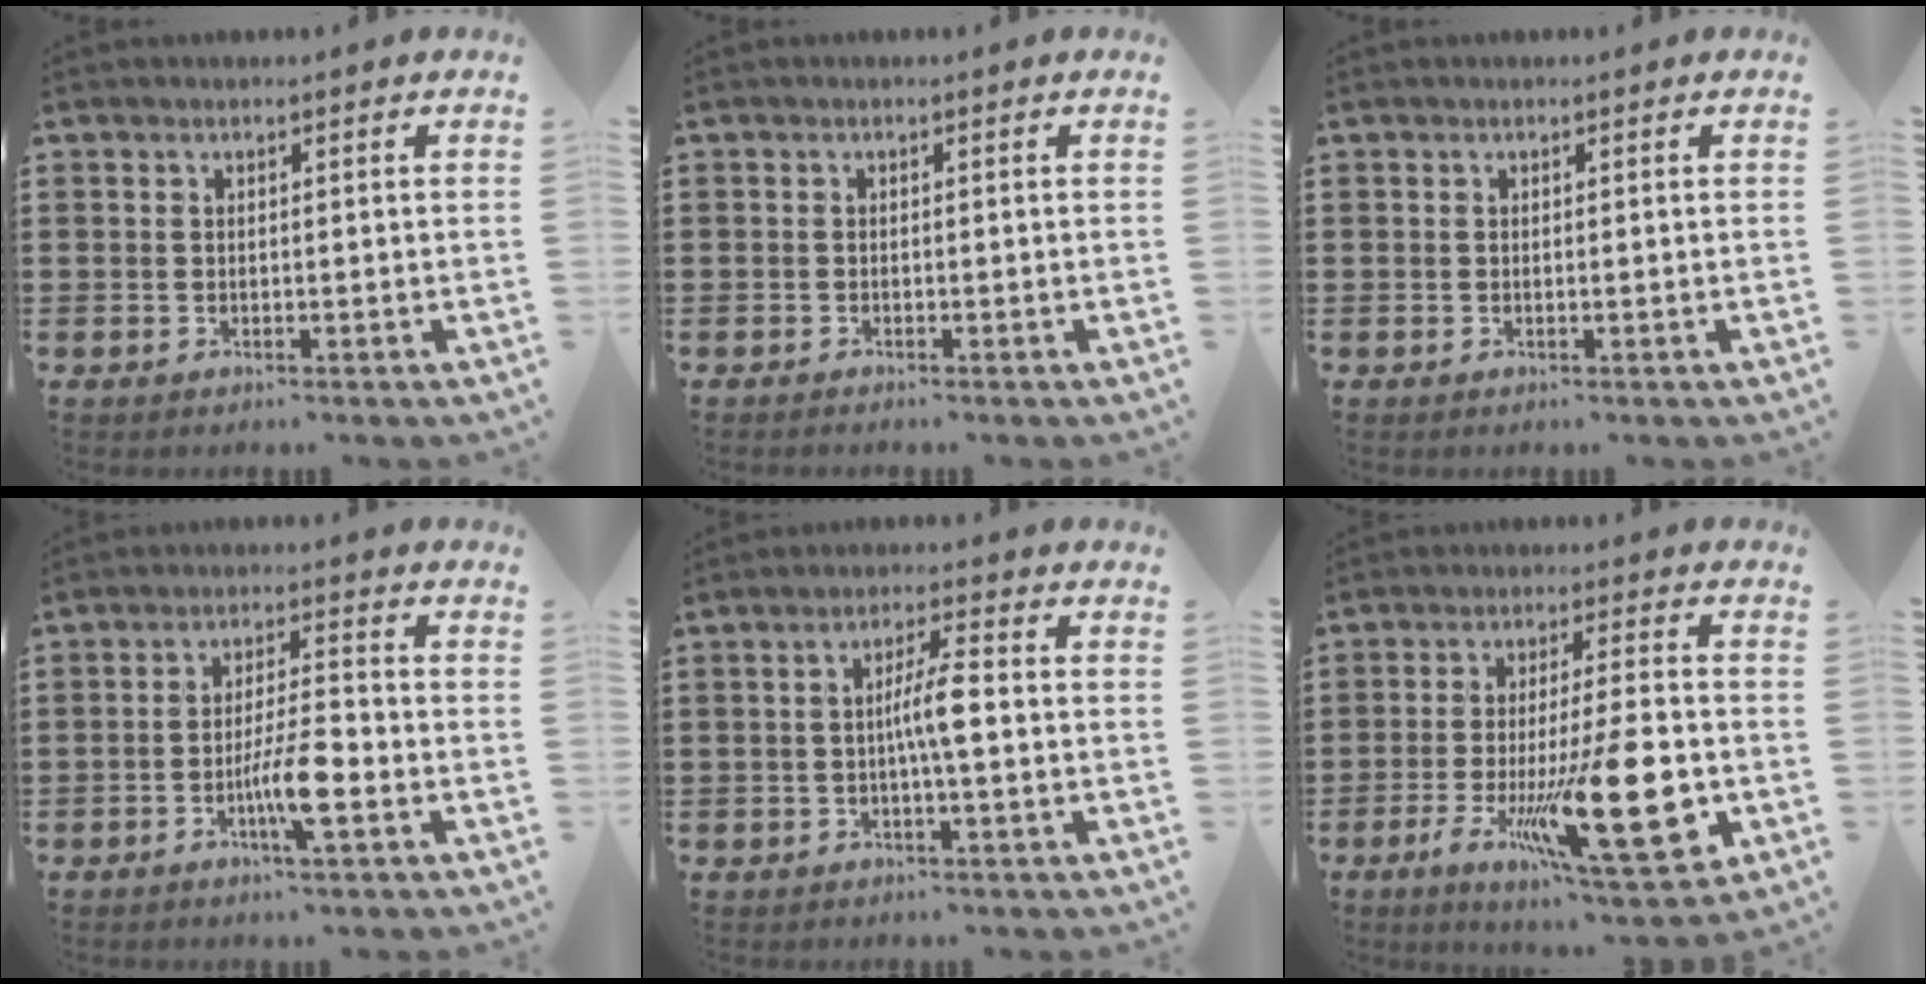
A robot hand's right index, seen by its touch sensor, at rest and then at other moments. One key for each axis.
{"total": 0.6, "fx": -0.6, "fy": 0.0, "fz": 0.0, "tx": -0.002, "ty": -0.002, "tz": -0.012}
{"total": 0.0}
{"total": 7.0, "fx": -2.6, "fy": 1.1, "fz": 6.4, "tx": -0.126, "ty": -0.007, "tz": -0.051}
{"total": 4.7, "fx": -0.6, "fy": 0.5, "fz": 4.7, "tx": -0.090, "ty": 0.000, "tz": -0.017}
{"total": 19.9, "fx": -6.1, "fy": 5.3, "fz": 18.2, "tx": -0.314, "ty": -0.010, "tz": -0.081}